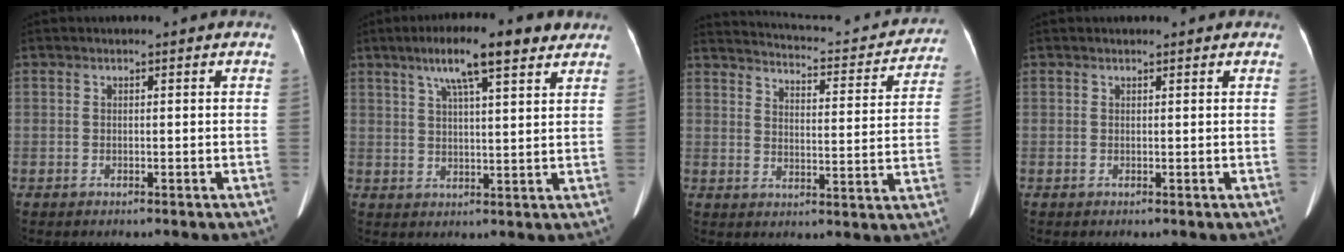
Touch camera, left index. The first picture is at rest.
{"total": 9.8, "force": [6.2, 1.2, 7.5], "torque": [-0.119, 0.017, 0.098]}
{"total": 18.9, "force": [17.1, 4.3, 6.9], "torque": [-0.087, -0.019, 0.207]}
{"total": 1.5, "force": [1.4, 0.3, 0.6], "torque": [-0.008, 0.003, 0.014]}